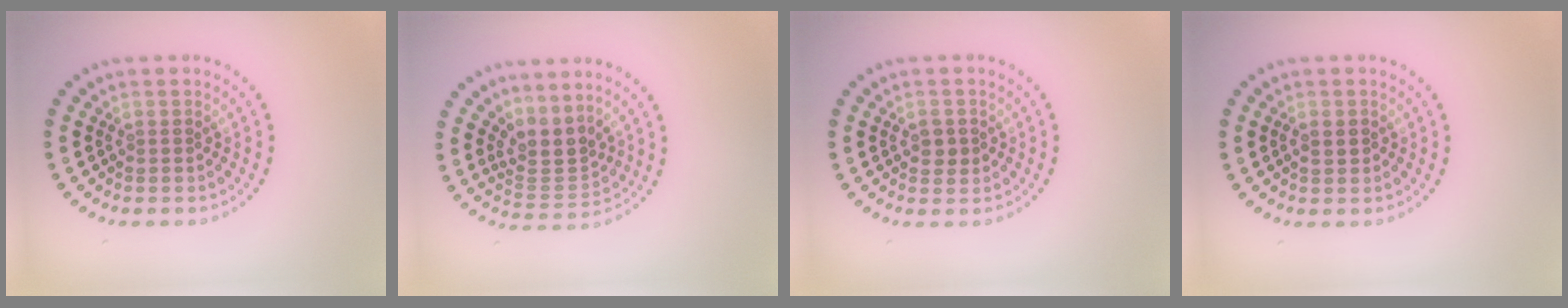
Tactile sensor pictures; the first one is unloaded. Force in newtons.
{"total": 2.9, "press": 2.1, "slide": 2.1}
{"total": 1.5, "press": 1.5, "slide": 0.1}
{"total": 0.9, "press": 0.9, "slide": 0.1}